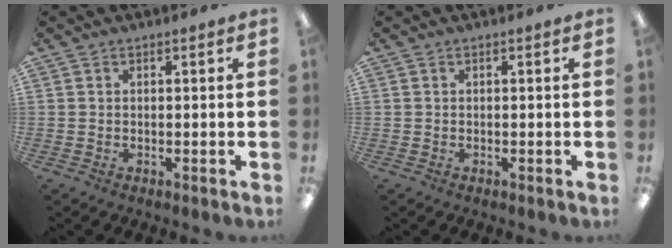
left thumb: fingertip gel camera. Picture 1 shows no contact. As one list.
[{"total": 0.0}]